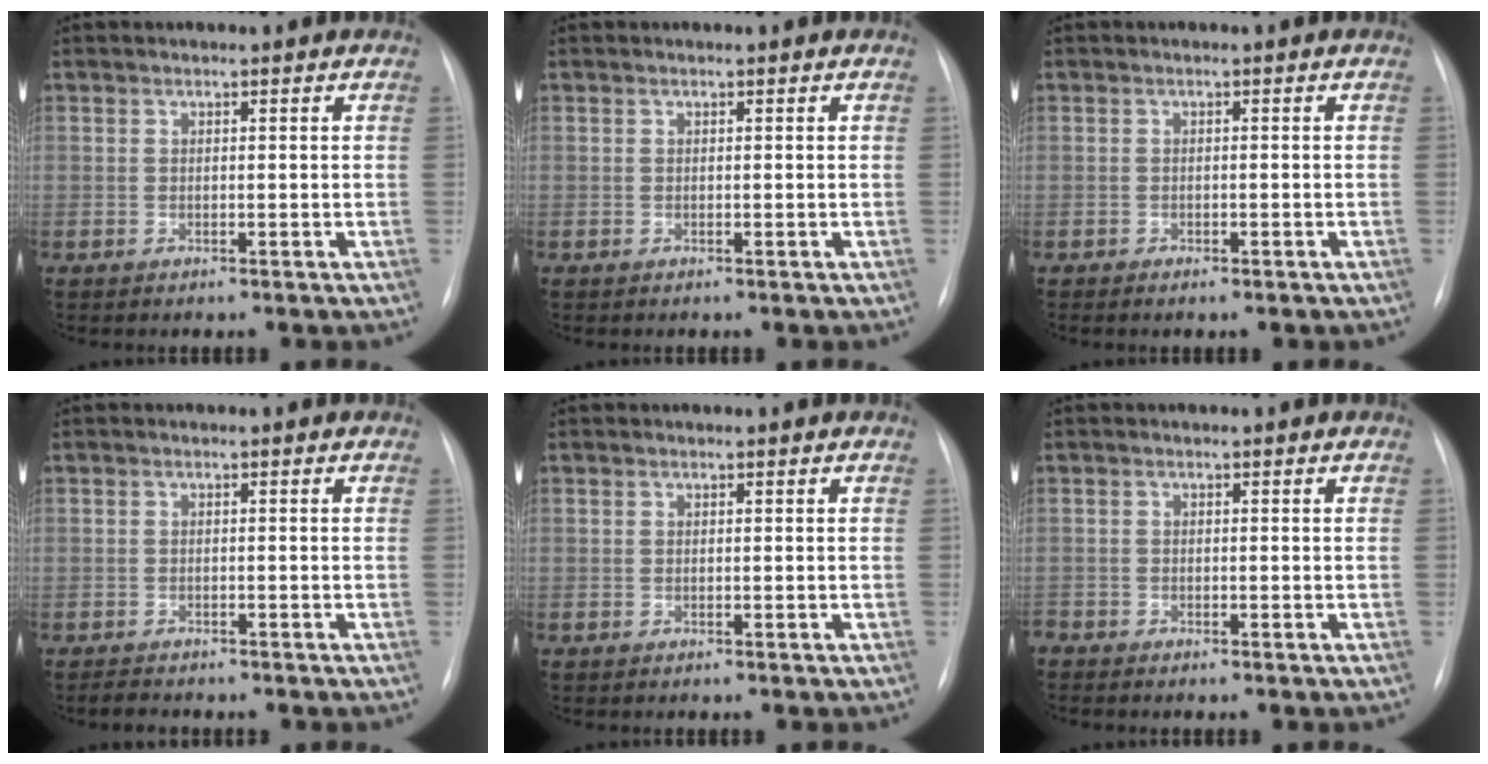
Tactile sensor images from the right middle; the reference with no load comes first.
{"total": 0.0}
{"total": 1.0, "force": [-0.7, 0.4, 0.7], "torque": [-0.013, -0.001, -0.005]}
{"total": 1.5, "force": [-1.4, 0.5, 0.3], "torque": [-0.010, -0.005, -0.020]}
{"total": 0.0}
{"total": 0.8, "force": [-0.8, 0.1, -0.1], "torque": [0.007, 0.000, -0.015]}